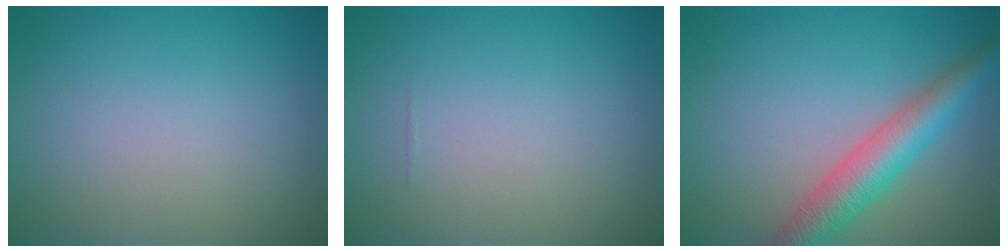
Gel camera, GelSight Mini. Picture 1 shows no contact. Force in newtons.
{"total": 0.0}
{"total": 5.3, "press": 5.3, "slide": 0.2}